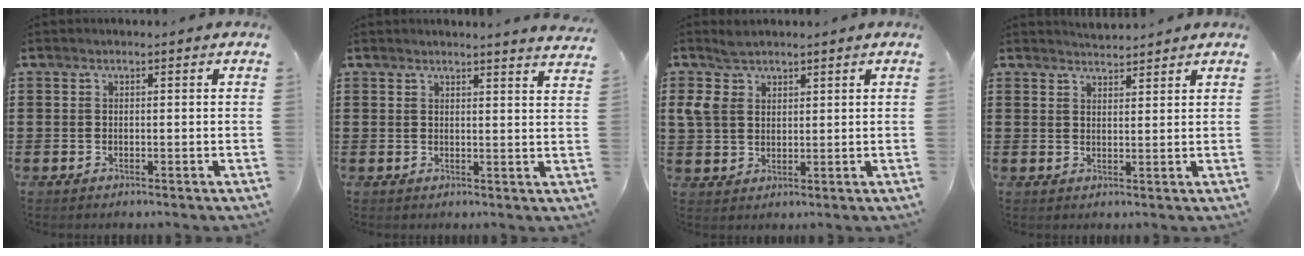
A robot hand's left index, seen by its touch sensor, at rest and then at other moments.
{"total": 2.5, "force": [2.4, -0.6, 0.4], "torque": [-0.014, -0.010, 0.045]}
{"total": 4.7, "force": [3.0, 3.1, 1.9], "torque": [-0.050, 0.013, 0.058]}
{"total": 2.4, "force": [2.3, 0.1, -0.1], "torque": [0.003, -0.006, 0.043]}